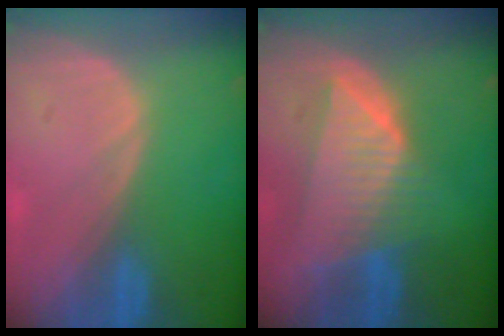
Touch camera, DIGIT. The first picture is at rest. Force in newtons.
{"total": 8.4, "press": 7.6, "slide": 3.7}